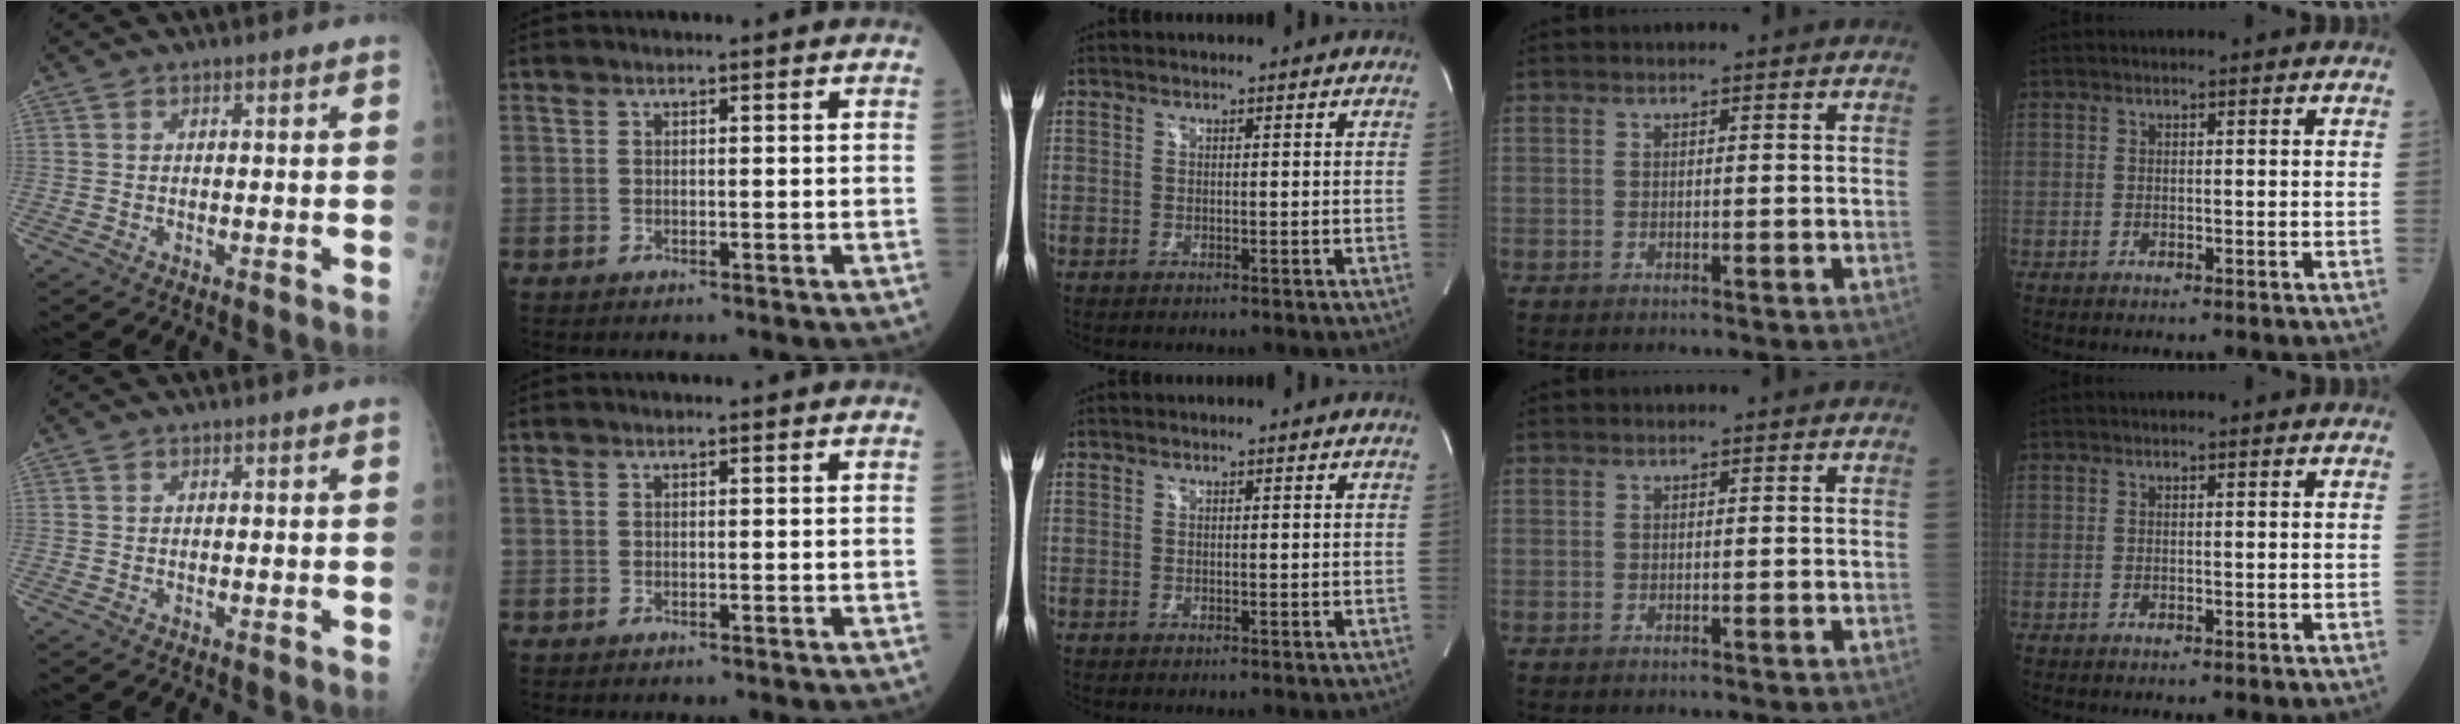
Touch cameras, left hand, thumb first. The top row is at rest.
{}